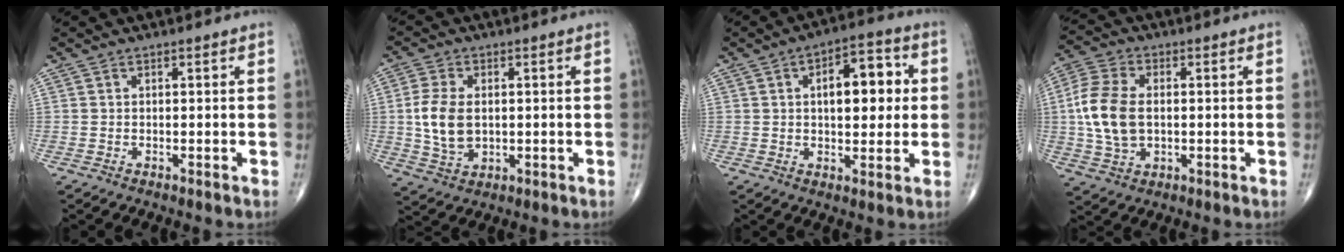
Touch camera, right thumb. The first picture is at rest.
{"total": 8.6, "force": [0.3, 5.4, 6.6], "torque": [-0.133, -0.003, 0.012]}
{"total": 11.4, "force": [1.9, 5.8, 9.6], "torque": [-0.106, 0.013, 0.023]}
{"total": 11.5, "force": [0.2, 7.2, 8.9], "torque": [-0.191, 0.009, 0.005]}